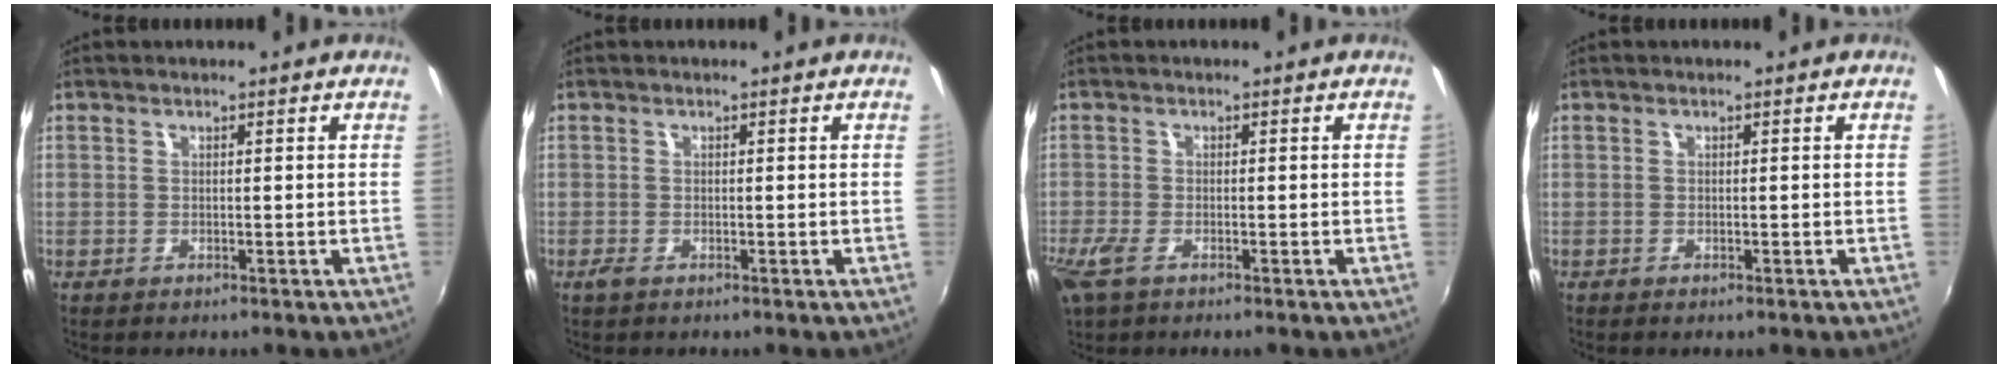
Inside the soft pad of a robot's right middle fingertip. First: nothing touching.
{"total": 1.0, "force": [-0.6, 0.4, 0.7], "torque": [-0.015, -0.003, -0.013]}
{"total": 3.9, "force": [-2.3, 1.3, 2.8], "torque": [-0.068, -0.013, -0.043]}
{"total": 0.0}